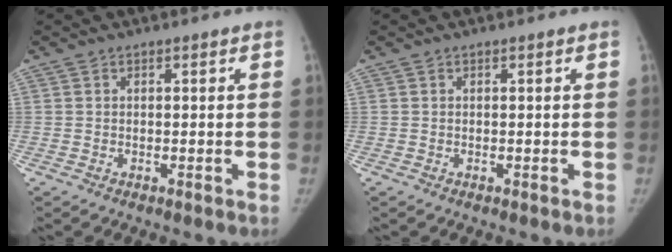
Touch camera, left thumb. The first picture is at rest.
{"total": 0.0}